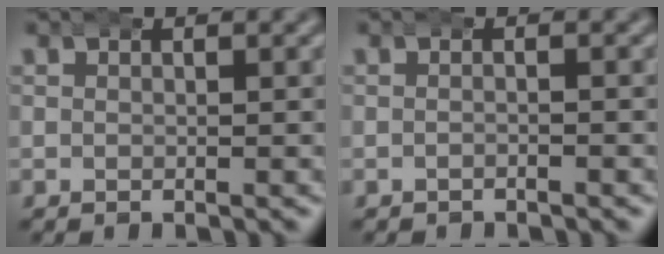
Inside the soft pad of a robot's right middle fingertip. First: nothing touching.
{"total": 0.6, "force": [-0.5, 0.1, 0.3], "torque": [0.000, 0.002, -0.014]}